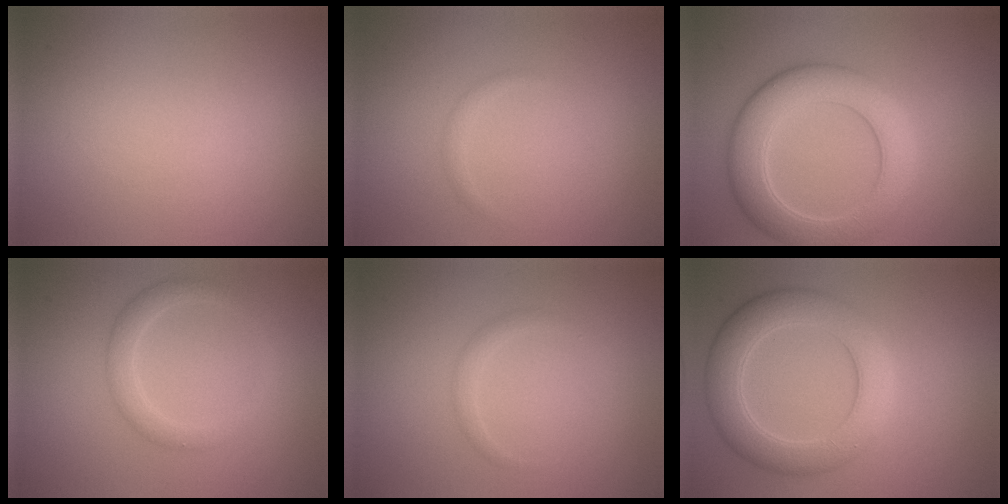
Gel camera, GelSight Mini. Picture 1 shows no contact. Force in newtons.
{"total": 0.6, "press": 0.6, "slide": 0.0}
{"total": 6.4, "press": 6.4, "slide": 0.5}
{"total": 2.1, "press": 2.1, "slide": 0.0}
{"total": 0.9, "press": 0.9, "slide": 0.0}
{"total": 5.7, "press": 5.7, "slide": 0.2}